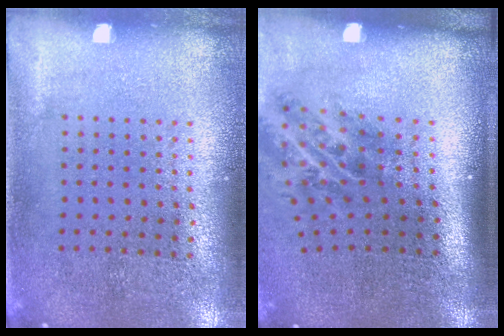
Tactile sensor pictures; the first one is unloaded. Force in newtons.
{"total": 2.0, "press": 1.3, "slide": 1.6}